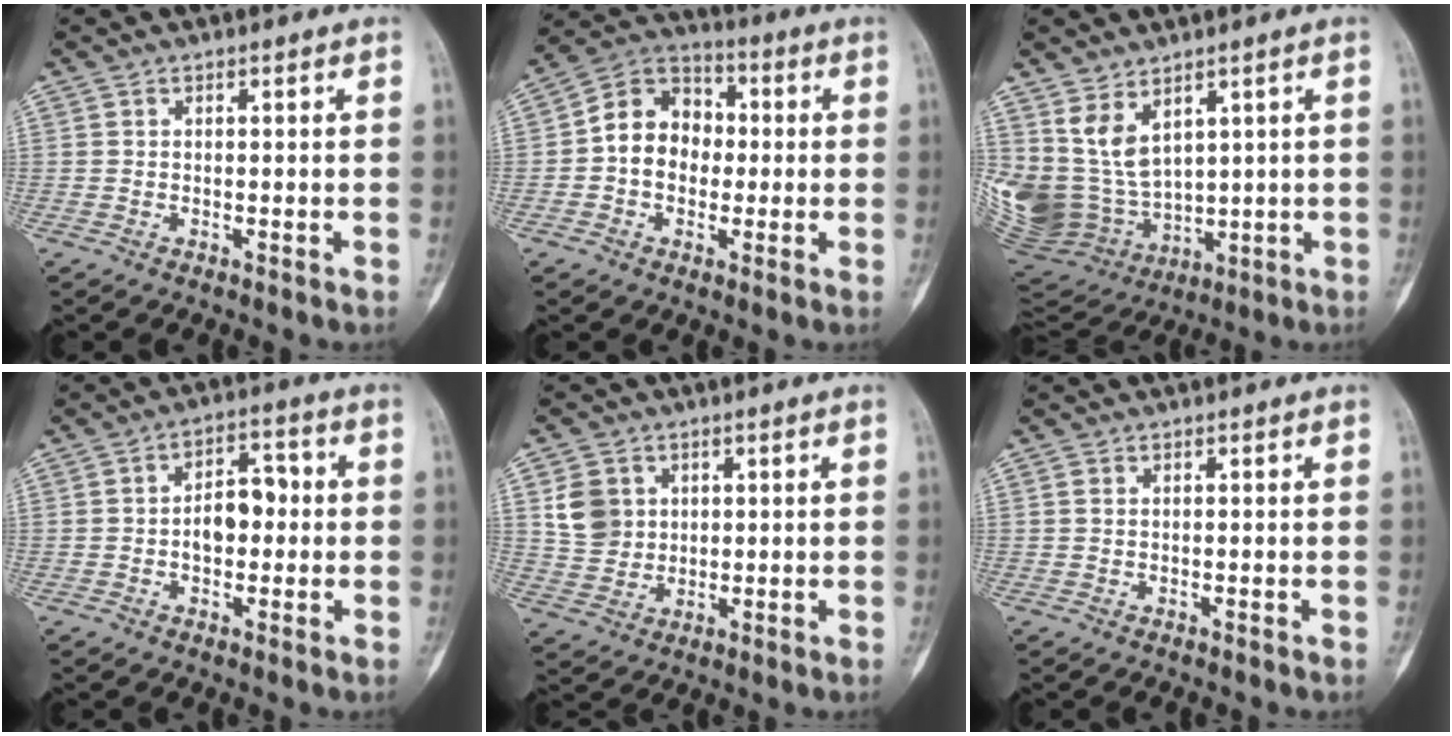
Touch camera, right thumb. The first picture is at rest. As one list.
[{"total": 11.5, "force": [-0.3, 9.2, 6.8], "torque": [-0.081, 0.034, -0.017]}, {"total": 16.2, "force": [5.8, 11.2, 10.1], "torque": [-0.197, -0.033, 0.156]}, {"total": 7.3, "force": [-0.4, 4.7, 5.6], "torque": [-0.061, 0.023, -0.012]}, {"total": 7.2, "force": [2.1, 6.1, 3.1], "torque": [-0.037, -0.006, 0.049]}, {"total": 0.9, "force": [0.2, 0.7, 0.5], "torque": [-0.010, 0.002, 0.004]}]